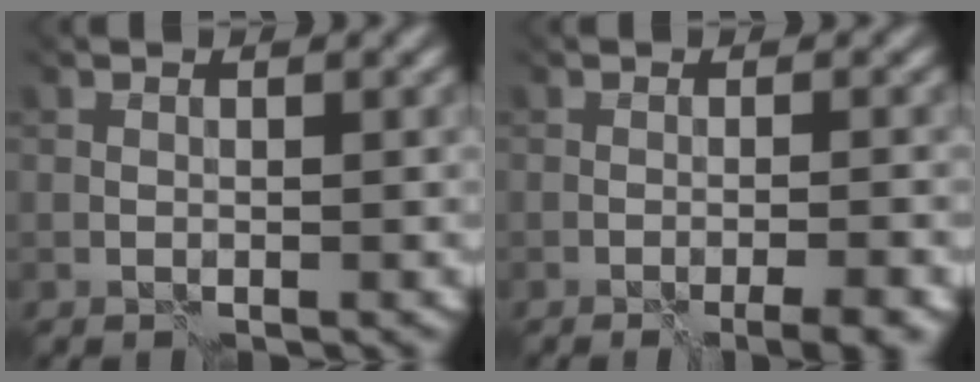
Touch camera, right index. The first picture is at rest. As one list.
[{"total": 4.0, "force": [-2.3, 0.8, 3.2], "torque": [-0.020, 0.015, -0.033]}]